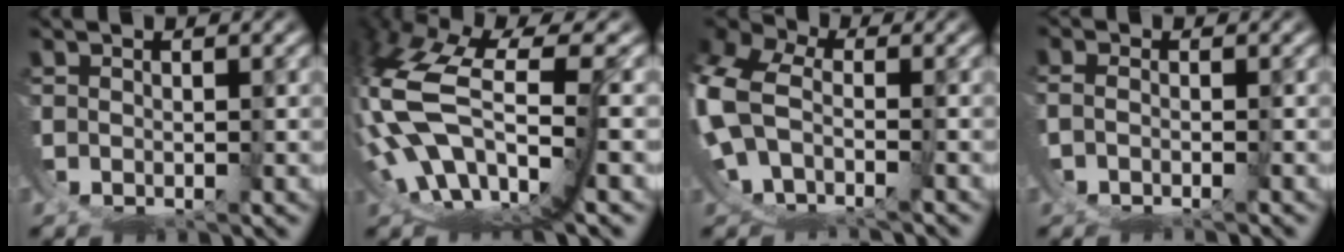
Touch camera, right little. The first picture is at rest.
{"total": 12.8, "force": [-0.8, 8.3, 9.7], "torque": [-0.241, -0.042, 0.001]}
{"total": 8.8, "force": [-1.4, 7.6, 4.3], "torque": [-0.134, -0.011, -0.032]}
{"total": 2.2, "force": [-1.7, 0.9, 1.0], "torque": [-0.023, -0.002, -0.028]}